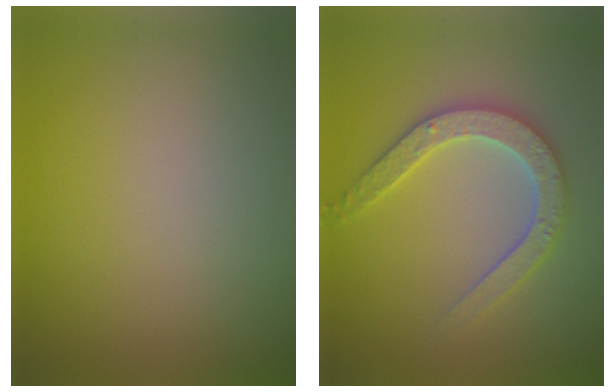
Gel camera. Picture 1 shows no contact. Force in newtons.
{"total": 4.6, "press": 4.6, "slide": 0.8}